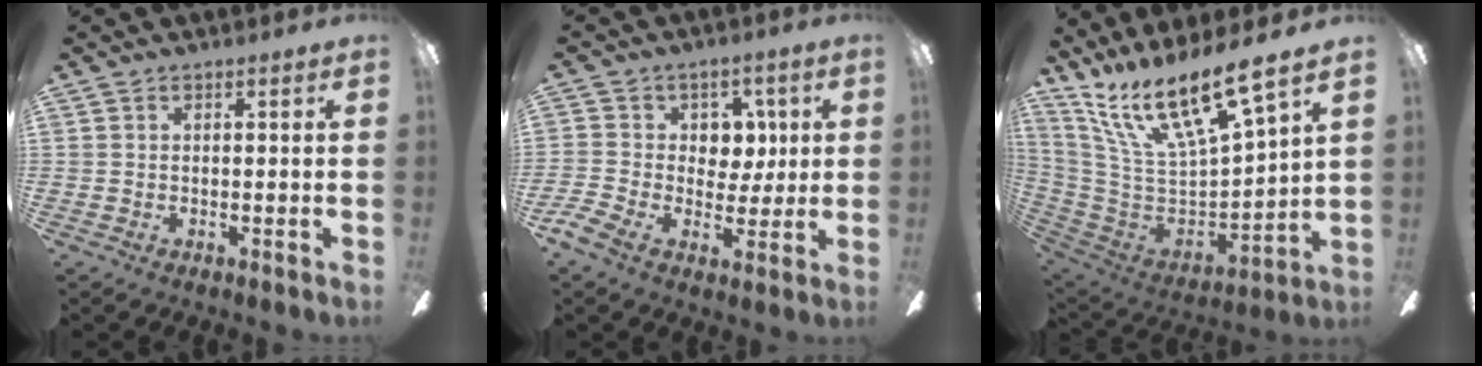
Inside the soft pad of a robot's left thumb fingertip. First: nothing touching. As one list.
[{"total": 8.5, "force": [0.6, 7.3, 4.2], "torque": [-0.077, 0.007, 0.015]}, {"total": 19.8, "force": [14.3, 5.2, 12.8], "torque": [-0.241, -0.096, 0.244]}]